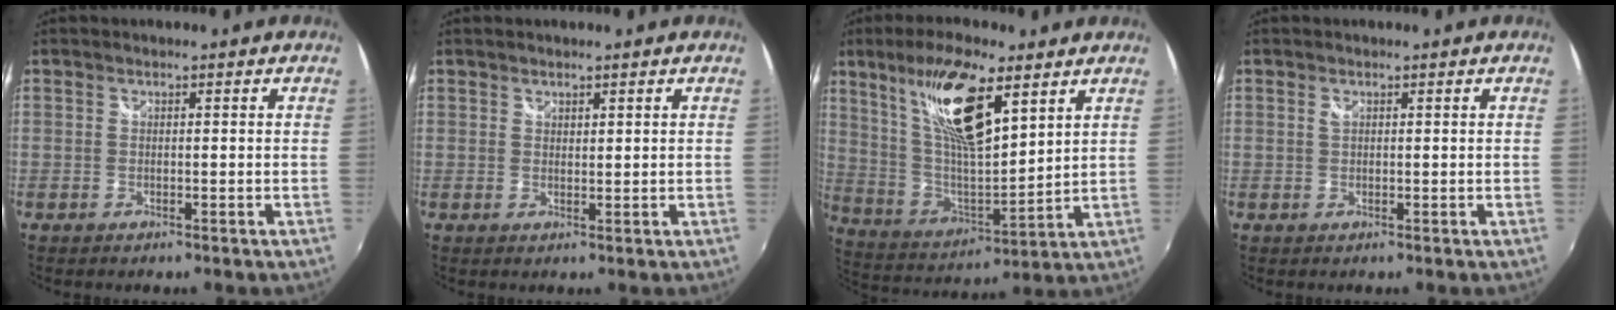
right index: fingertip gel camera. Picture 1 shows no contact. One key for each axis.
{"total": 1.1, "fx": 1.1, "fy": 0.3, "fz": 0.2, "tx": -0.001, "ty": 0.000, "tz": 0.019}
{"total": 18.0, "fx": 9.9, "fy": 5.4, "fz": 14.0, "tx": -0.264, "ty": 0.013, "tz": 0.197}
{"total": 0.7, "fx": 0.4, "fy": 0.3, "fz": 0.5, "tx": -0.009, "ty": 0.001, "tz": 0.007}